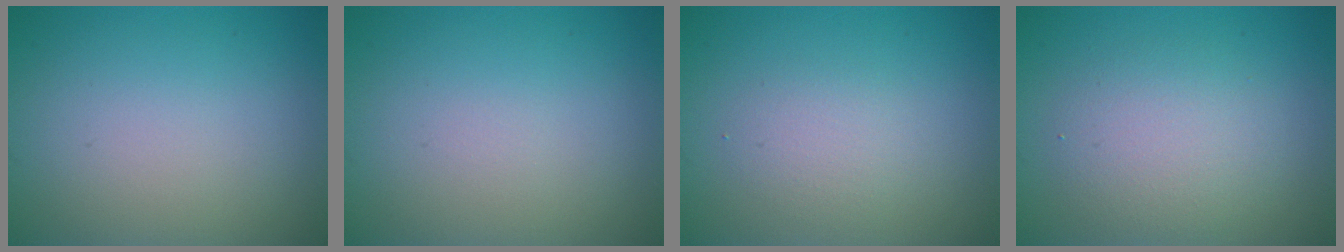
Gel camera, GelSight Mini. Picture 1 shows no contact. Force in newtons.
{"total": 0.0}
{"total": 1.9, "press": 1.9, "slide": 0.2}
{"total": 3.6, "press": 3.6, "slide": 0.2}